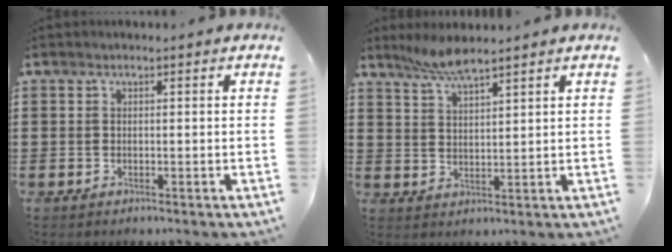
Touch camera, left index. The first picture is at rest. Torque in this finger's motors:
{"motor_torque": [0.73, 0.05, 0.31, 0.03]}